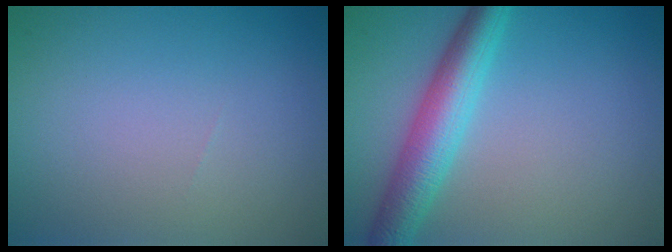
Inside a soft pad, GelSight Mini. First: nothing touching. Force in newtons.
{"total": 5.1, "press": 5.1, "slide": 0.1}